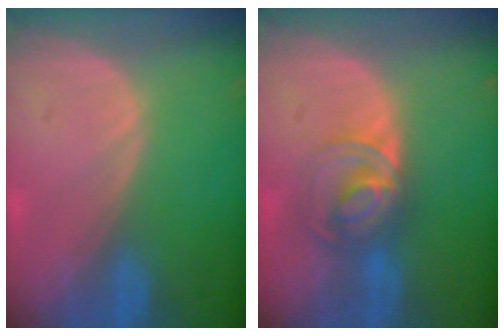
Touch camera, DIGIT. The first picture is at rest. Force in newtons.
{"total": 7.0, "press": 6.1, "slide": 3.6}